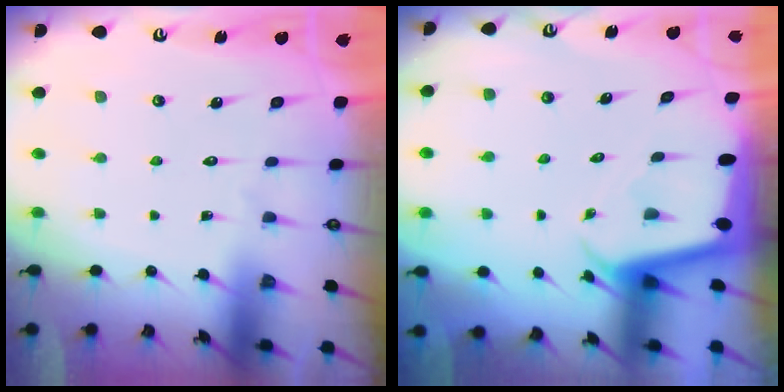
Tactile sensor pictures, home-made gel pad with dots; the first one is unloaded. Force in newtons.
{"total": 2.0, "press": 2.0, "slide": 0.1}